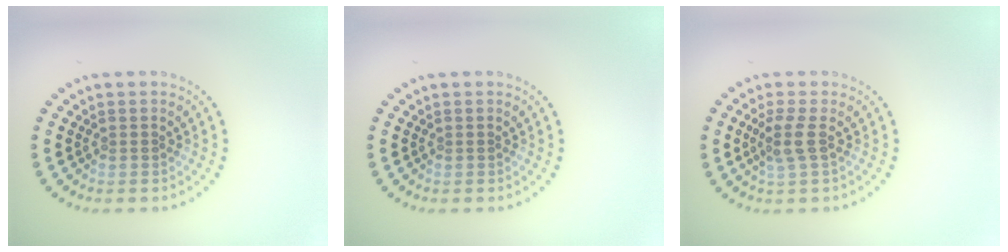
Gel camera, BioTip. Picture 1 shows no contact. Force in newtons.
{"total": 0.0}
{"total": 1.9, "press": 1.6, "slide": 1.1}